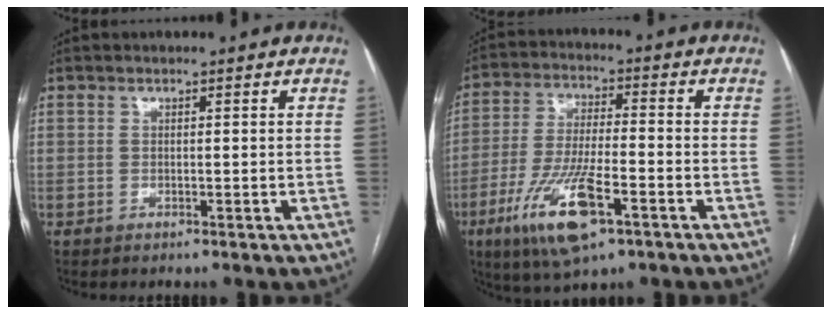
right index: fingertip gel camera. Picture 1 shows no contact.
{"total": 13.4, "force": [-6.5, 3.0, 11.4], "torque": [-0.233, -0.019, -0.110]}